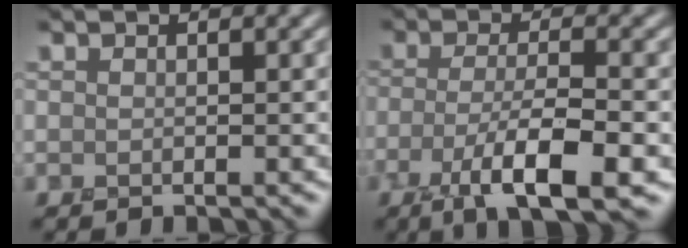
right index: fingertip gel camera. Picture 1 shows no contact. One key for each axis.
{"total": 5.8, "fx": -2.3, "fy": 1.5, "fz": 5.1, "tx": -0.089, "ty": 0.002, "tz": -0.046}